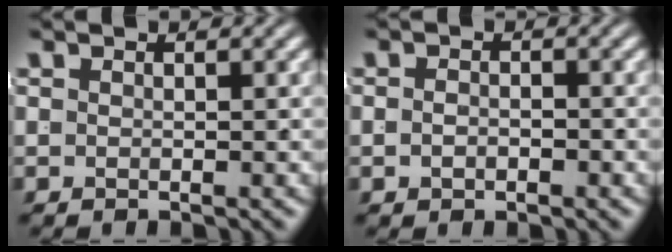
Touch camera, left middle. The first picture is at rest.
{"total": 1.0, "force": [-0.8, 0.1, 0.6], "torque": [-0.010, -0.005, -0.011]}